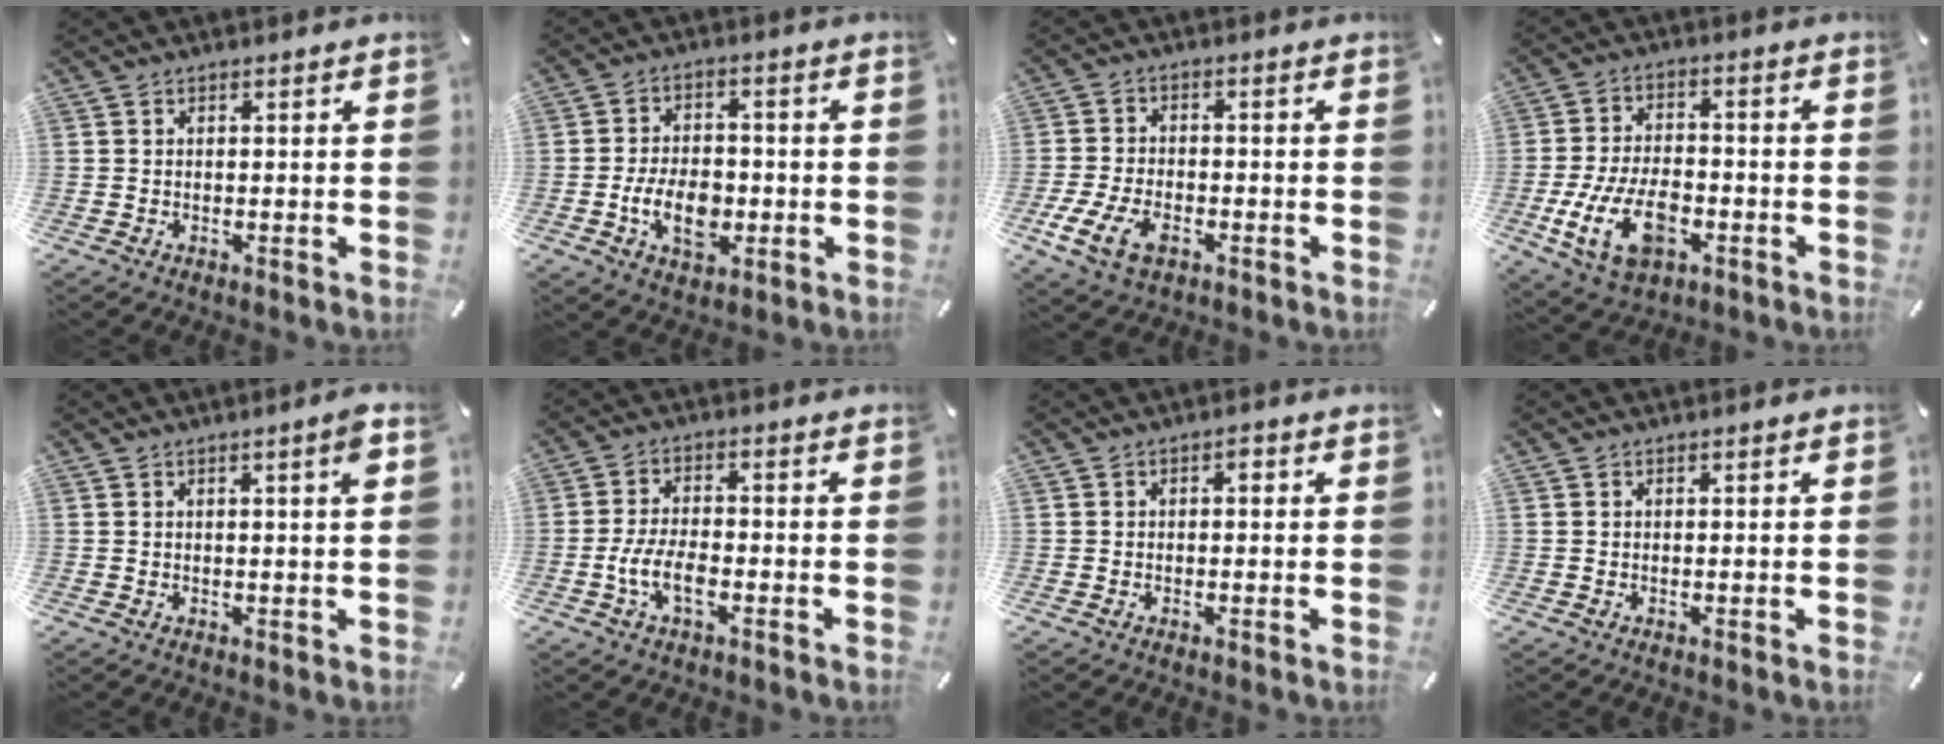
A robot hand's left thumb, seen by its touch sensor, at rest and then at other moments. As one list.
[{"total": 9.7, "force": [-2.5, 6.4, 6.9], "torque": [-0.136, 0.009, -0.043]}, {"total": 8.7, "force": [-3.7, 5.2, 5.9], "torque": [-0.137, 0.005, -0.068]}, {"total": 13.6, "force": [-4.7, 8.2, 9.8], "torque": [-0.199, 0.007, -0.082]}, {"total": 3.4, "force": [1.1, 0.3, 3.2], "torque": [-0.047, -0.006, 0.013]}, {"total": 6.8, "force": [-2.4, 3.1, 5.5], "torque": [-0.115, 0.003, -0.044]}, {"total": 1.6, "force": [-0.1, 0.8, 1.3], "torque": [-0.021, 0.004, -0.007]}, {"total": 0.0}]